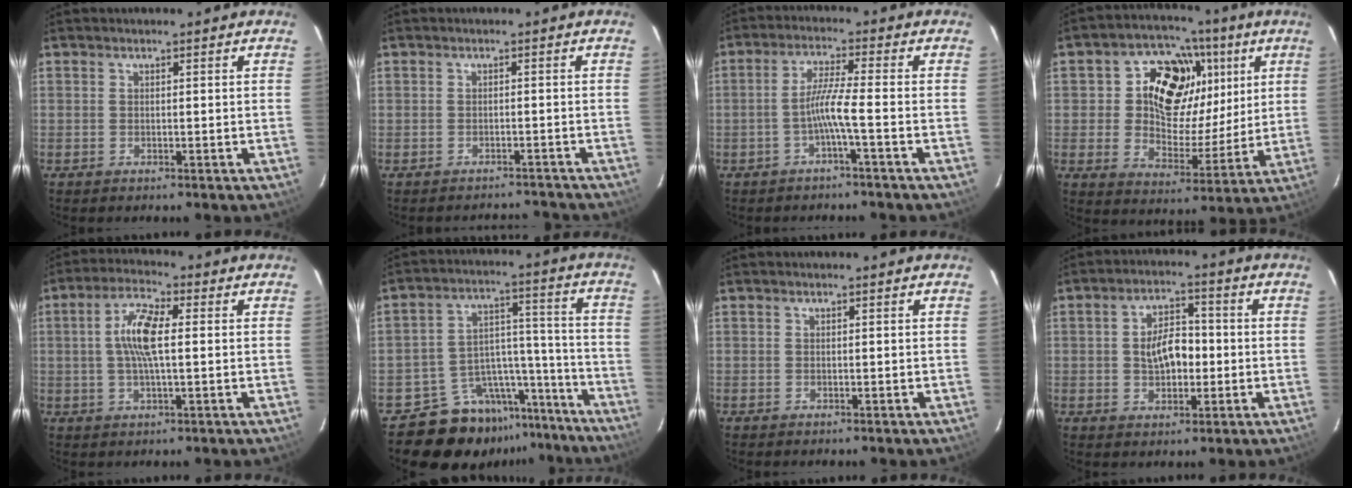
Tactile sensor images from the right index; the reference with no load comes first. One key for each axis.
{"total": 5.2, "fx": -4.6, "fy": 2.2, "fz": 0.5, "tx": -0.004, "ty": 0.023, "tz": -0.059}
{"total": 4.7, "fx": -2.1, "fy": -1.0, "fz": 4.1, "tx": -0.091, "ty": 0.006, "tz": -0.040}
{"total": 16.4, "fx": 5.2, "fy": 12.8, "fz": 8.8, "tx": -0.169, "ty": 0.015, "tz": 0.088}
{"total": 8.0, "fx": 0.6, "fy": 2.3, "fz": 7.6, "tx": -0.150, "ty": 0.012, "tz": 0.009}
{"total": 15.7, "fx": -13.6, "fy": 7.7, "fz": 1.5, "tx": -0.022, "ty": 0.078, "tz": -0.195}
{"total": 0.0}
{"total": 7.2, "fx": -0.5, "fy": 4.4, "fz": 5.7, "tx": -0.103, "ty": 0.019, "tz": -0.002}